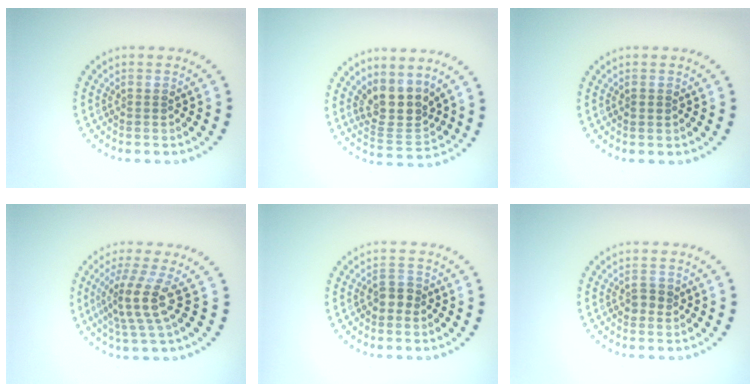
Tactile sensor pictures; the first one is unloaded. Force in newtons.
{"total": 3.8, "press": 3.1, "slide": 2.1}
{"total": 0.6, "press": 0.6, "slide": 0.2}
{"total": 3.9, "press": 3.0, "slide": 2.5}
{"total": 1.4, "press": 1.2, "slide": 0.7}
{"total": 1.2, "press": 1.2, "slide": 0.3}